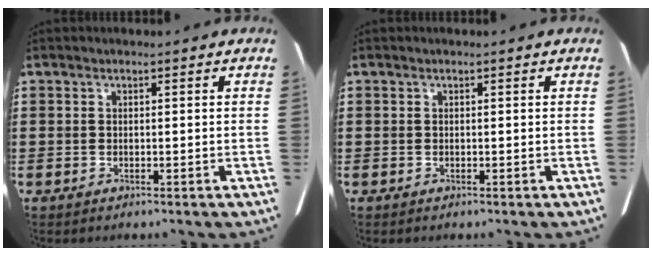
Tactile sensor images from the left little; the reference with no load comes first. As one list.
[{"total": 0.0}]